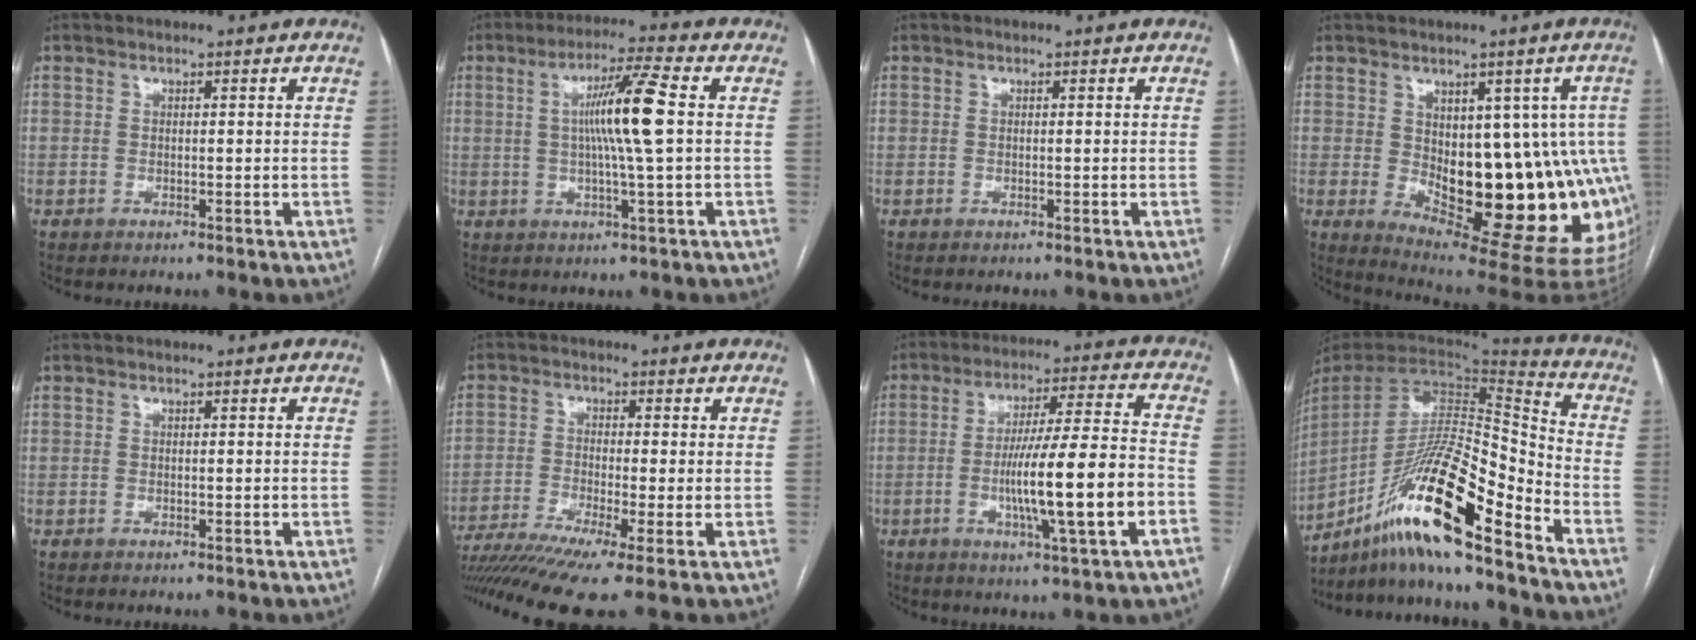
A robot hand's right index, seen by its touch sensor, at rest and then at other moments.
{"total": 9.5, "force": [1.0, -0.8, 9.4], "torque": [-0.170, 0.002, 0.015]}
{"total": 0.0}
{"total": 19.1, "force": [-1.5, 8.2, 17.2], "torque": [-0.156, 0.015, 0.006]}
{"total": 0.0}
{"total": 13.2, "force": [-9.2, 0.4, 9.5], "torque": [-0.183, -0.025, -0.156]}
{"total": 15.1, "force": [-3.8, 0.0, 14.6], "torque": [-0.254, -0.001, -0.063]}
{"total": 20.5, "force": [-13.9, 1.4, 15.0], "torque": [-0.296, -0.010, -0.257]}